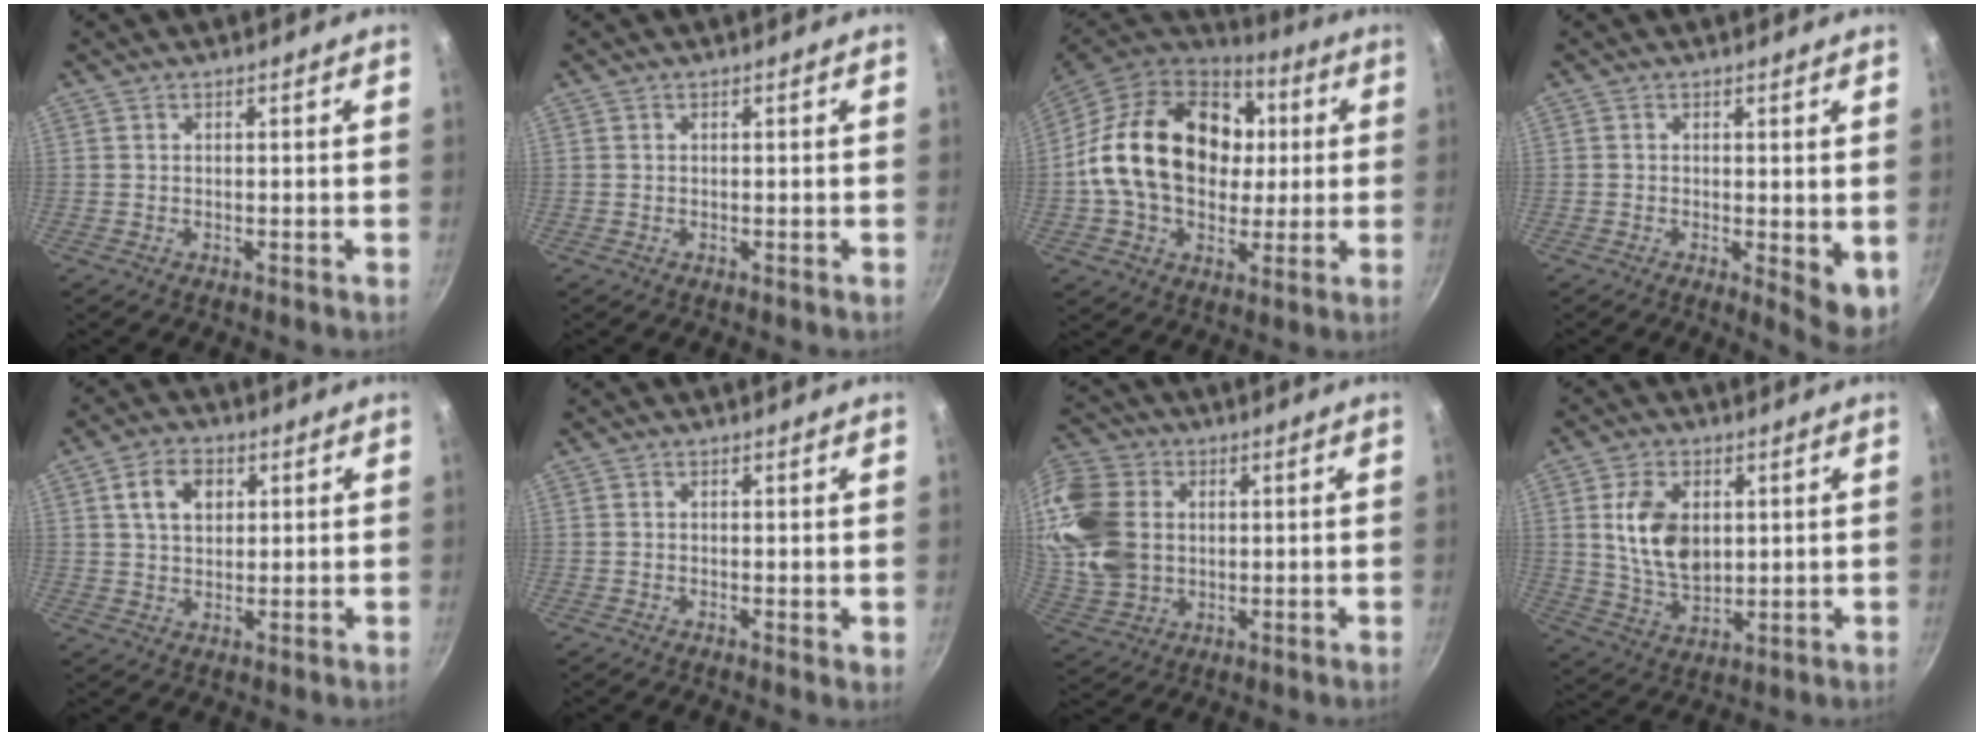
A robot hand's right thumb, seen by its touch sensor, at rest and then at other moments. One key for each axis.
{"total": 0.0}
{"total": 24.7, "fx": 2.8, "fy": 18.0, "fz": 16.7, "tx": -0.263, "ty": 0.023, "tz": 0.044}
{"total": 5.6, "fx": -0.3, "fy": 2.2, "fz": 5.1, "tx": -0.060, "ty": -0.009, "tz": -0.001}
{"total": 7.1, "fx": 2.2, "fy": 5.0, "fz": 4.6, "tx": -0.060, "ty": 0.003, "tz": 0.035}
{"total": 1.0, "fx": 0.2, "fy": 0.5, "fz": 0.8, "tx": -0.011, "ty": -0.002, "tz": 0.000}
{"total": 16.7, "fx": 2.3, "fy": 13.0, "fz": 10.3, "tx": -0.192, "ty": 0.004, "tz": 0.049}
{"total": 11.8, "fx": 2.3, "fy": 7.6, "fz": 8.7, "tx": -0.144, "ty": -0.018, "tz": 0.049}